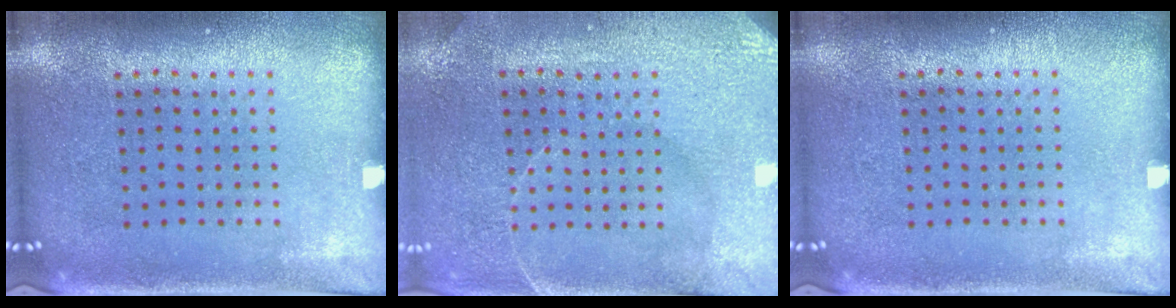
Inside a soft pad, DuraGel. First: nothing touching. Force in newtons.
{"total": 3.0, "press": 2.9, "slide": 0.3}
{"total": 0.0}